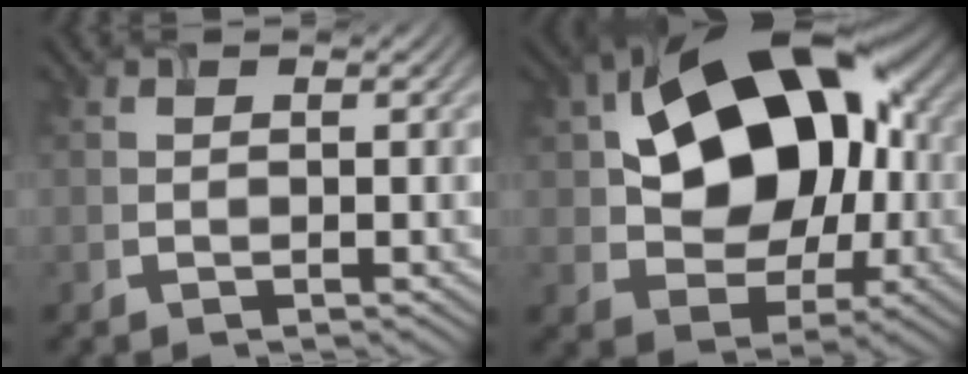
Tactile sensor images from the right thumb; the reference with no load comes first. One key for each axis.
{"total": 16.1, "fx": 2.7, "fy": 11.1, "fz": 11.3, "tx": -0.171, "ty": 0.018, "tz": 0.047}